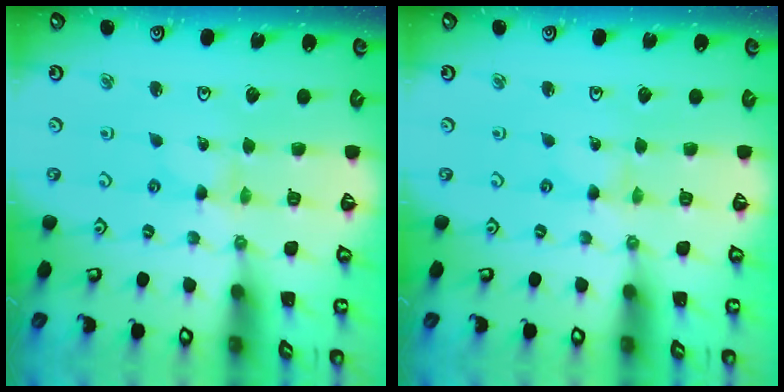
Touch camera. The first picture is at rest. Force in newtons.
{"total": 0.0}